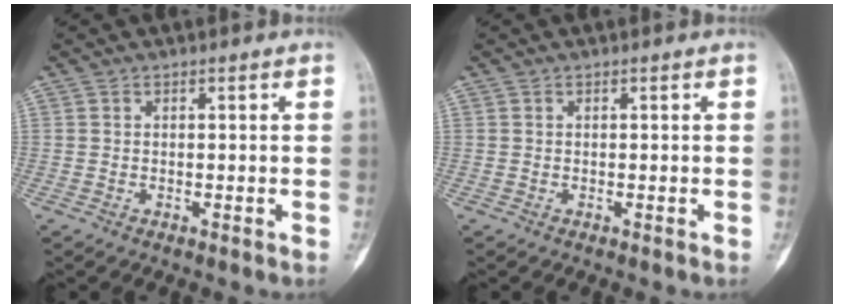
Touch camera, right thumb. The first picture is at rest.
{"total": 0.0}